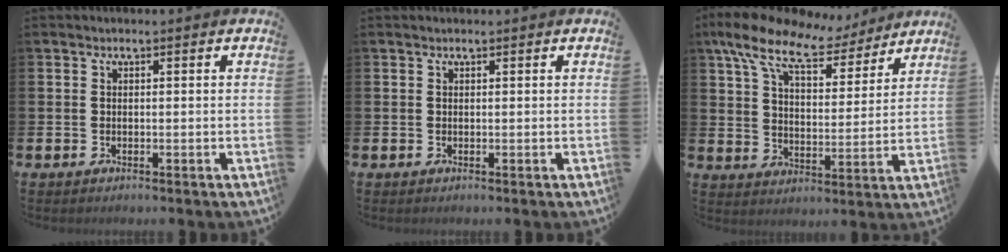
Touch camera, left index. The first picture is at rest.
{"total": 0.0}
{"total": 11.9, "force": [9.7, 4.2, 5.4], "torque": [-0.126, -0.051, 0.170]}